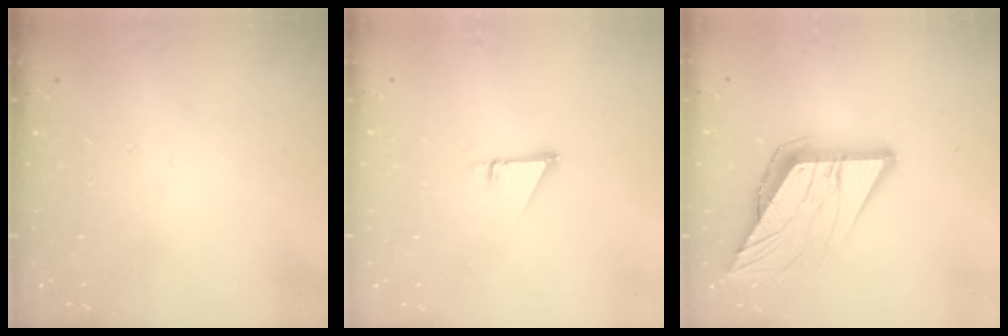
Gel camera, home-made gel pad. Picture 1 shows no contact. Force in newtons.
{"total": 1.0, "press": 1.0, "slide": 0.1}
{"total": 13.7, "press": 13.6, "slide": 1.6}